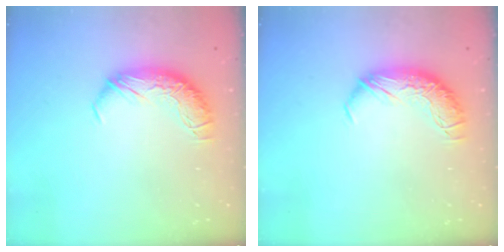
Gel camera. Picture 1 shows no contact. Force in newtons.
{"total": 0.0}